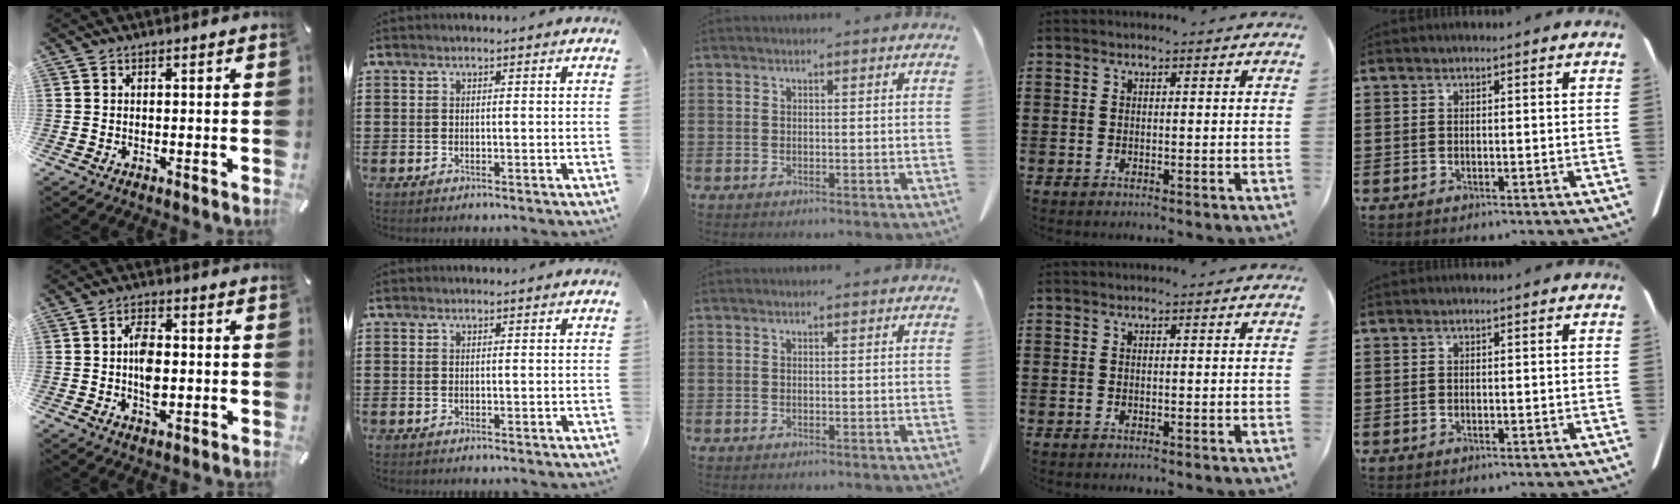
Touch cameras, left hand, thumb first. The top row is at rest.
{"thumb": {"total": 6.6, "force": [-0.3, 3.9, 5.3], "torque": [-0.102, 0.003, -0.008]}}